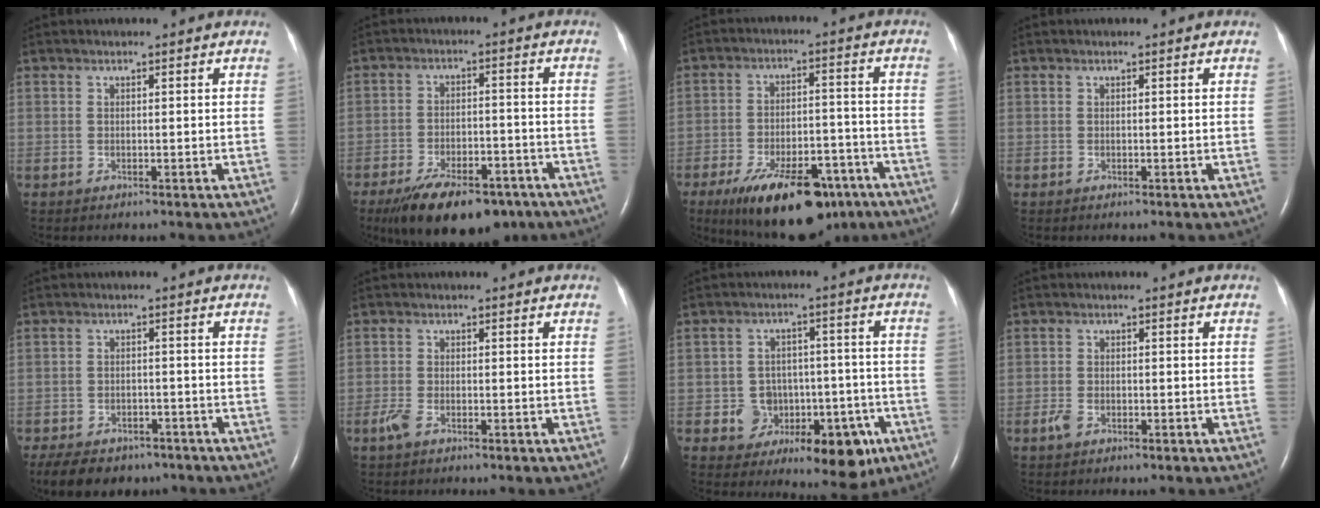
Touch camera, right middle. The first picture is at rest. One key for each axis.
{"total": 14.6, "fx": -10.3, "fy": 5.9, "fz": 8.5, "tx": -0.138, "ty": -0.008, "tz": -0.161}
{"total": 17.6, "fx": -11.4, "fy": 7.1, "fz": 11.4, "tx": -0.168, "ty": 0.000, "tz": -0.172}
{"total": 0.0}
{"total": 11.7, "fx": -8.6, "fy": 6.4, "fz": 4.6, "tx": -0.094, "ty": -0.004, "tz": -0.119}
{"total": 2.2, "fx": -1.3, "fy": 0.9, "fz": 1.6, "tx": -0.045, "ty": -0.003, "tz": -0.027}
{"total": 10.4, "fx": -4.3, "fy": 7.8, "fz": 5.2, "tx": -0.056, "ty": 0.036, "tz": -0.045}
{"total": 2.0, "fx": -1.1, "fy": 1.0, "fz": 1.3, "tx": -0.034, "ty": 0.000, "tz": -0.018}